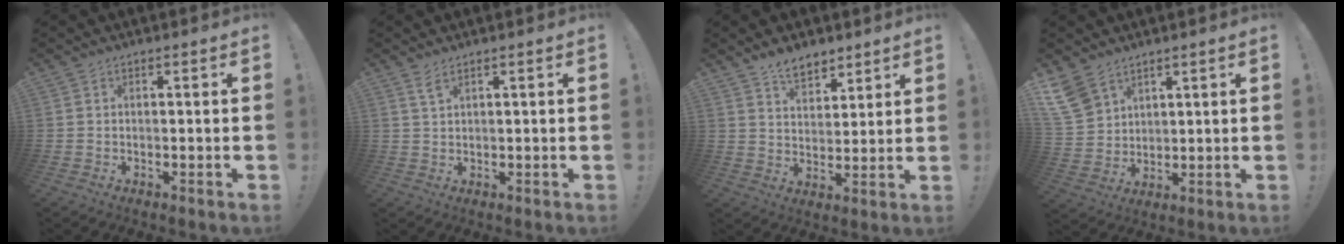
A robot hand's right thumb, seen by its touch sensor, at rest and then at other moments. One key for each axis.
{"total": 2.8, "fx": 1.8, "fy": 0.8, "fz": 1.9, "tx": -0.036, "ty": -0.006, "tz": 0.032}
{"total": 7.9, "fx": 6.0, "fy": 4.1, "fz": 3.2, "tx": -0.052, "ty": -0.032, "tz": 0.113}
{"total": 9.4, "fx": 6.9, "fy": 5.6, "fz": 3.2, "tx": -0.065, "ty": -0.040, "tz": 0.140}